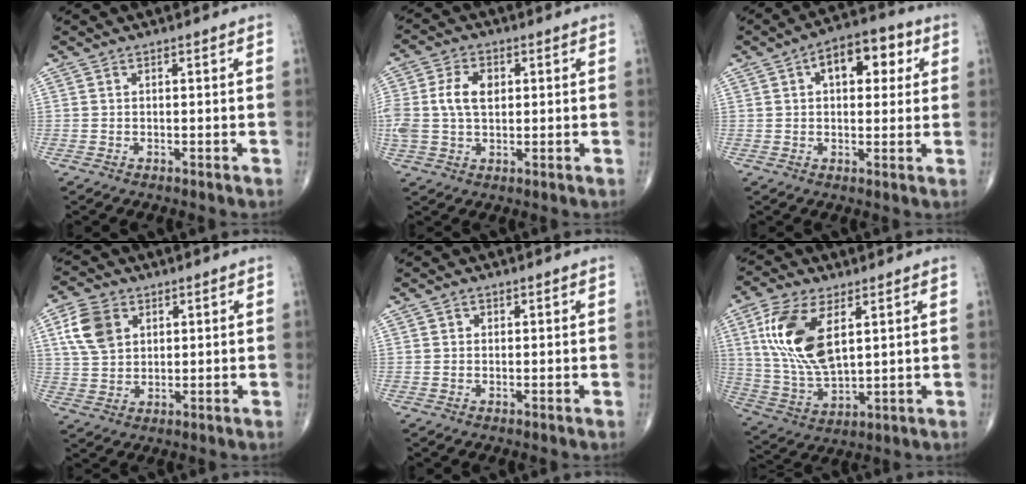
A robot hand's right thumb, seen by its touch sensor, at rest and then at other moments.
{"total": 8.8, "force": [1.3, 5.8, 6.6], "torque": [-0.142, 0.011, 0.029]}
{"total": 10.5, "force": [3.3, 5.9, 8.1], "torque": [-0.080, 0.016, 0.041]}
{"total": 8.6, "force": [3.1, 6.2, 5.1], "torque": [-0.089, -0.006, 0.062]}
{"total": 0.9, "force": [0.4, 0.8, 0.2], "torque": [0.003, -0.001, 0.004]}
{"total": 15.6, "force": [5.1, 7.6, 12.6], "torque": [-0.255, -0.017, 0.107]}